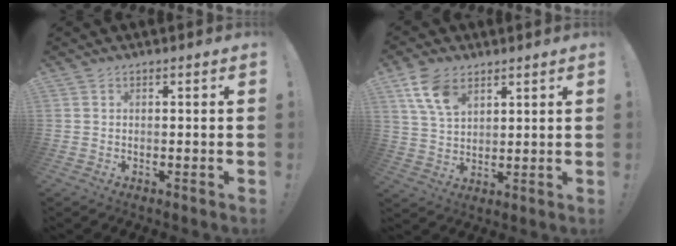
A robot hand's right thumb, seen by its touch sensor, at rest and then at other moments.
{"total": 10.0, "force": [5.7, 6.0, 5.8], "torque": [-0.107, -0.019, 0.109]}